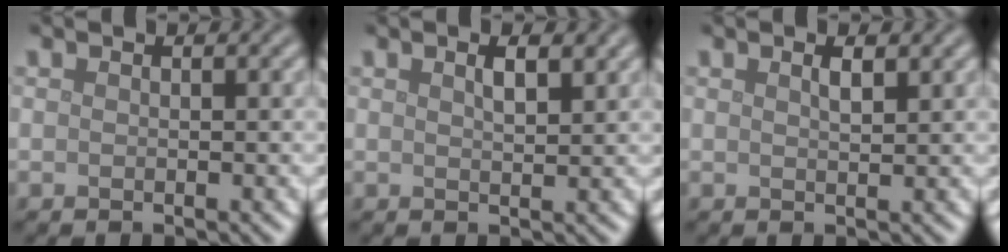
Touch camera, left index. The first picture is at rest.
{"total": 1.8, "force": [1.1, 0.5, 1.3], "torque": [-0.020, 0.003, 0.018]}
{"total": 1.2, "force": [0.8, 0.3, 0.9], "torque": [-0.016, 0.002, 0.013]}